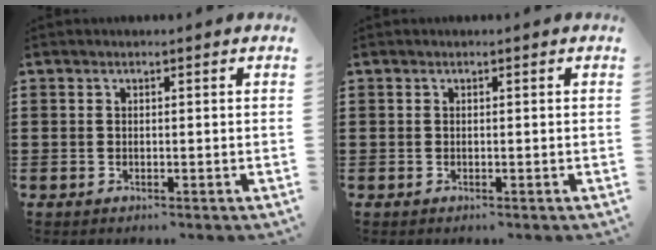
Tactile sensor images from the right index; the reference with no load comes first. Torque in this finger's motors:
{"motor_torque": [0.00, 0.00, 0.00, 0.00]}